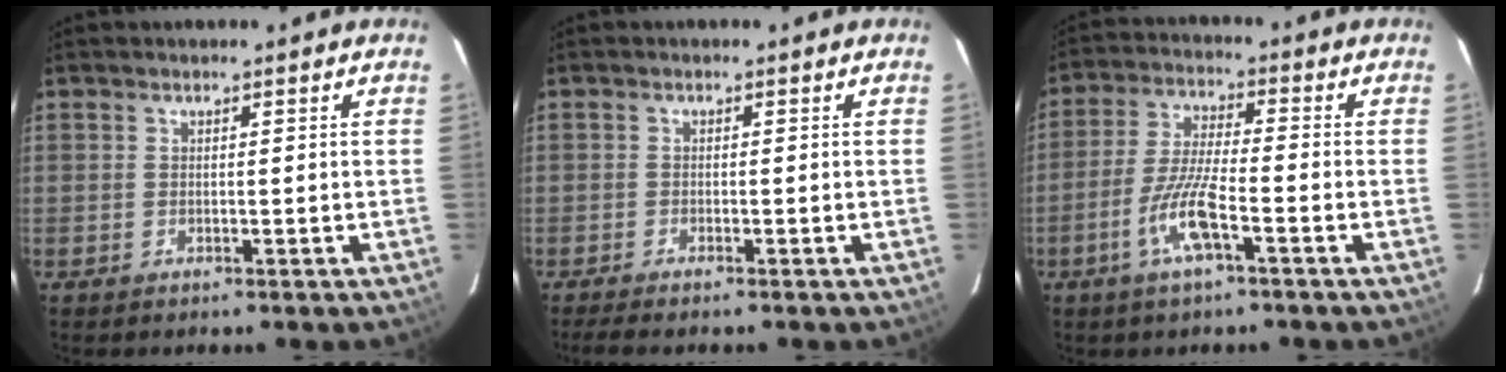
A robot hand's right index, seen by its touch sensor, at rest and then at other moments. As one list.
[{"total": 2.9, "force": [-2.5, 0.0, 1.5], "torque": [-0.036, -0.011, -0.046]}, {"total": 8.6, "force": [-4.1, 1.0, 7.4], "torque": [-0.156, -0.005, -0.081]}]